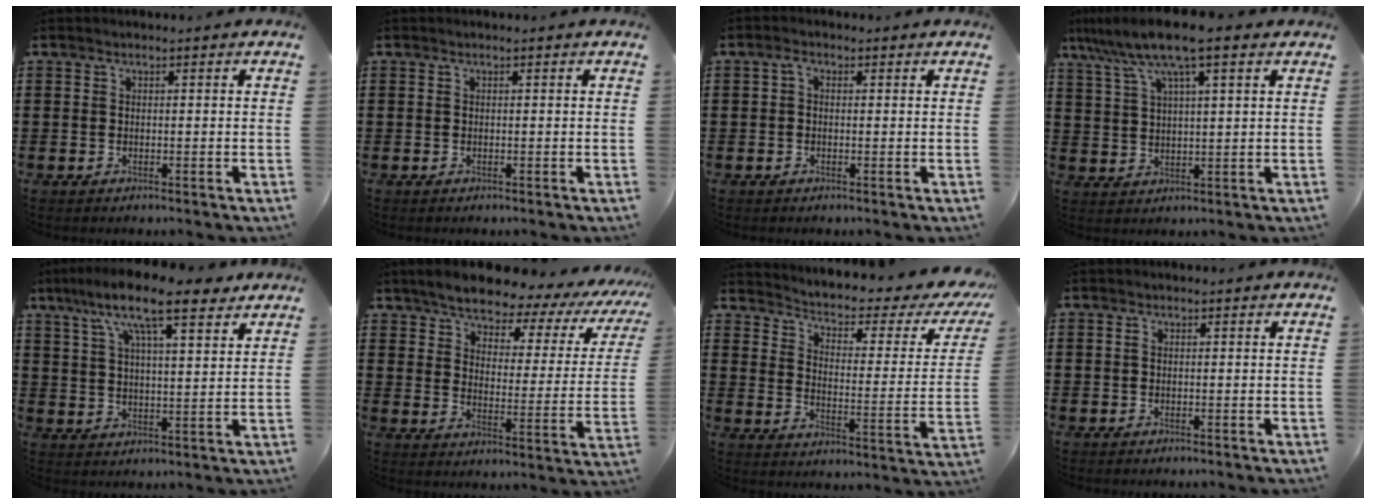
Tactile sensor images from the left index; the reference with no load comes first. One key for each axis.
{"total": 0.0}
{"total": 1.4, "fx": -0.1, "fy": 0.9, "fz": 1.0, "tx": -0.022, "ty": 0.005, "tz": -0.004}
{"total": 9.0, "fx": 6.1, "fy": 1.1, "fz": 6.6, "tx": -0.142, "ty": -0.010, "tz": 0.106}
{"total": 11.4, "fx": 8.1, "fy": 2.8, "fz": 7.6, "tx": -0.154, "ty": -0.012, "tz": 0.137}
{"total": 5.9, "fx": 5.4, "fy": 1.2, "fz": 2.1, "tx": -0.063, "ty": -0.040, "tz": 0.086}
{"total": 2.9, "fx": 1.5, "fy": 0.6, "fz": 2.3, "tx": -0.058, "ty": -0.020, "tz": 0.013}
{"total": 0.5, "fx": 0.0, "fy": 0.3, "fz": 0.4, "tx": -0.010, "ty": -0.001, "tz": 0.000}